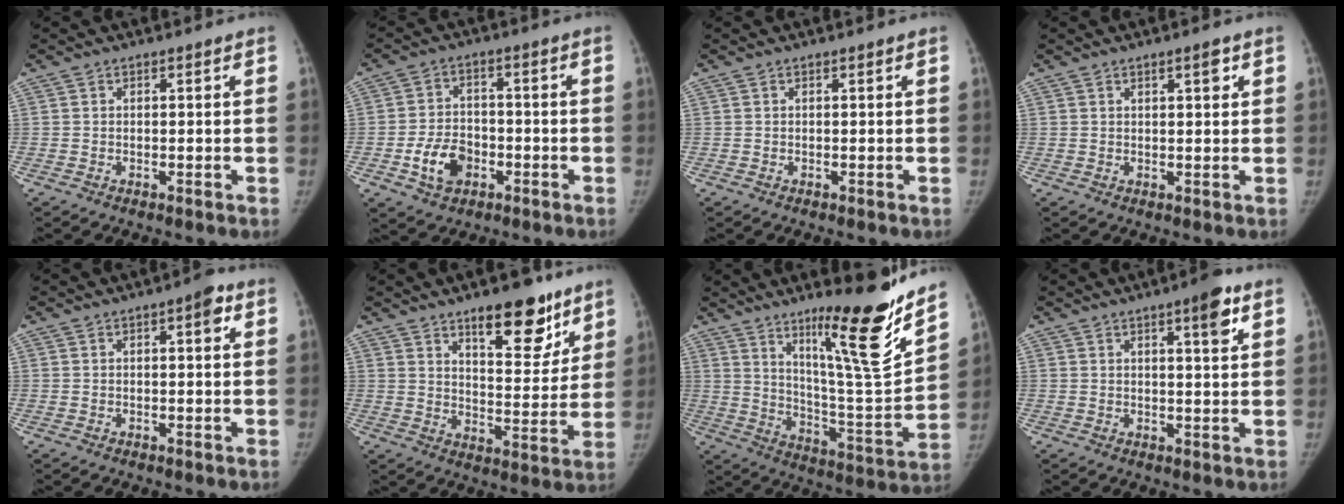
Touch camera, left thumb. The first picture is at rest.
{"total": 8.2, "force": [-3.2, 5.9, 4.6], "torque": [-0.065, 0.019, -0.055]}
{"total": 0.0}
{"total": 2.1, "force": [1.1, 0.6, 1.6], "torque": [-0.018, -0.005, 0.017]}
{"total": 2.6, "force": [0.8, 0.9, 2.3], "torque": [-0.023, 0.003, 0.005]}
{"total": 15.6, "force": [10.3, 6.2, 10.0], "torque": [-0.091, -0.067, 0.157]}
{"total": 20.2, "force": [13.6, 1.9, 14.8], "torque": [-0.190, -0.097, 0.226]}
{"total": 5.2, "force": [2.8, 1.0, 4.3], "torque": [-0.055, -0.013, 0.037]}